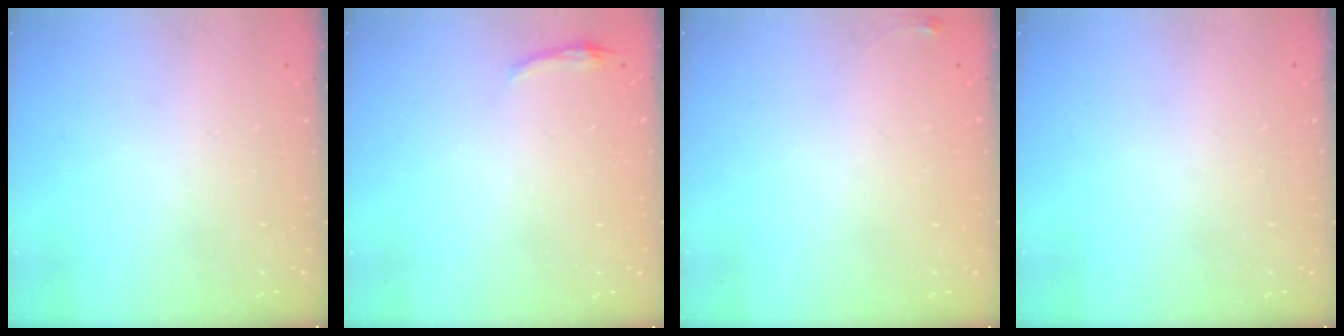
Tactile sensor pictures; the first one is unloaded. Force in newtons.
{"total": 3.1, "press": 3.0, "slide": 0.7}
{"total": 3.4, "press": 3.4, "slide": 0.5}
{"total": 0.0}